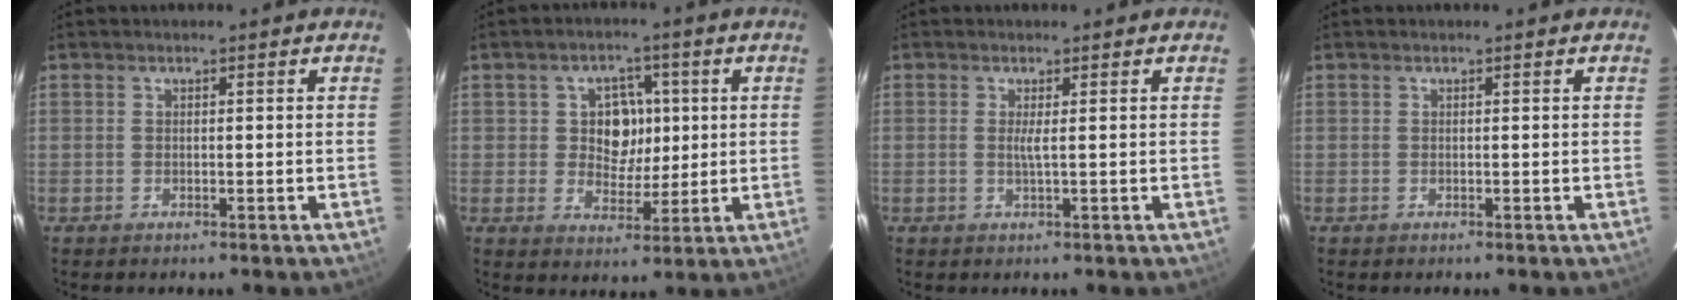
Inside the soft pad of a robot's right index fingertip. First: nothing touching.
{"total": 7.0, "force": [1.0, 6.0, 3.6], "torque": [-0.059, 0.008, 0.018]}
{"total": 1.3, "force": [0.2, -0.3, 1.3], "torque": [-0.026, -0.004, 0.003]}
{"total": 0.0}